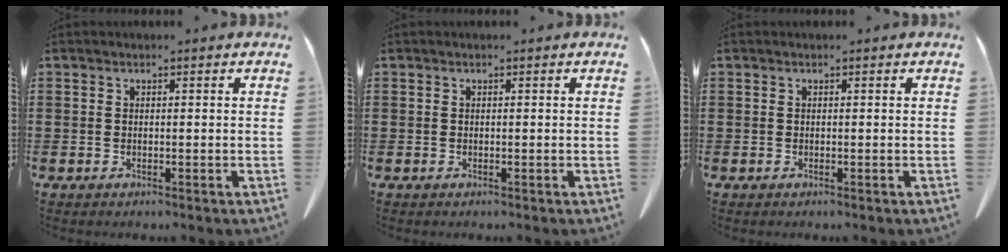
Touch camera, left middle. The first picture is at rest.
{"total": 0.0}
{"total": 0.0}